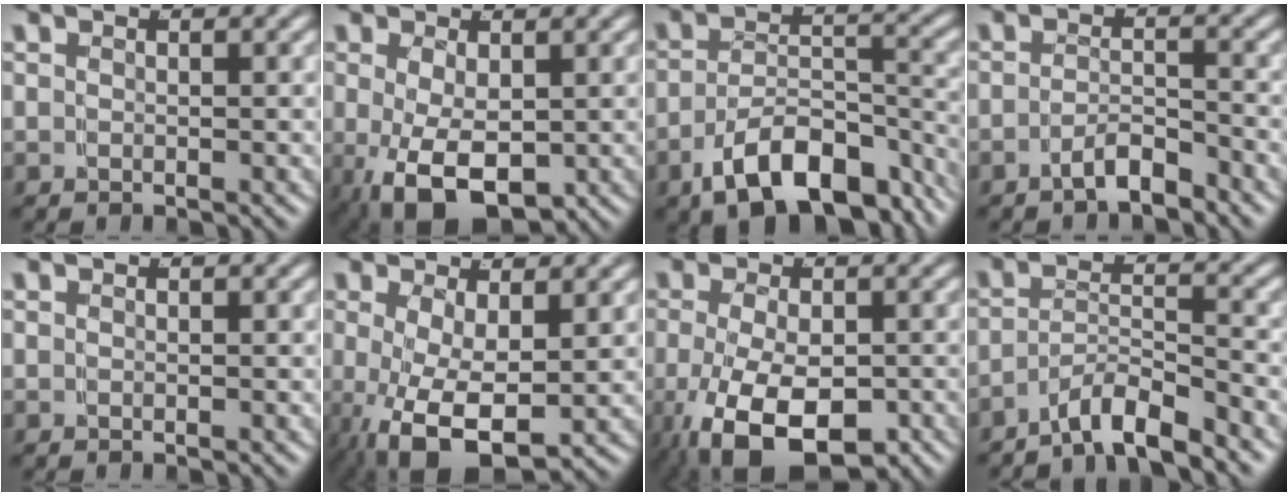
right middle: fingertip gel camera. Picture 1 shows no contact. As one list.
[{"total": 8.4, "force": [-3.9, 4.5, 5.9], "torque": [-0.122, -0.043, -0.034]}, {"total": 11.4, "force": [-7.8, 5.5, 6.2], "torque": [-0.086, -0.018, -0.112]}, {"total": 3.3, "force": [-3.0, 0.7, 1.0], "torque": [-0.004, -0.003, -0.053]}, {"total": 0.0}, {"total": 7.5, "force": [-2.1, 3.8, 6.1], "torque": [-0.117, -0.034, -0.015]}, {"total": 9.9, "force": [-4.2, 5.6, 7.0], "torque": [-0.141, -0.047, -0.040]}, {"total": 4.6, "force": [-3.8, 1.1, 2.2], "torque": [-0.025, 0.004, -0.069]}]